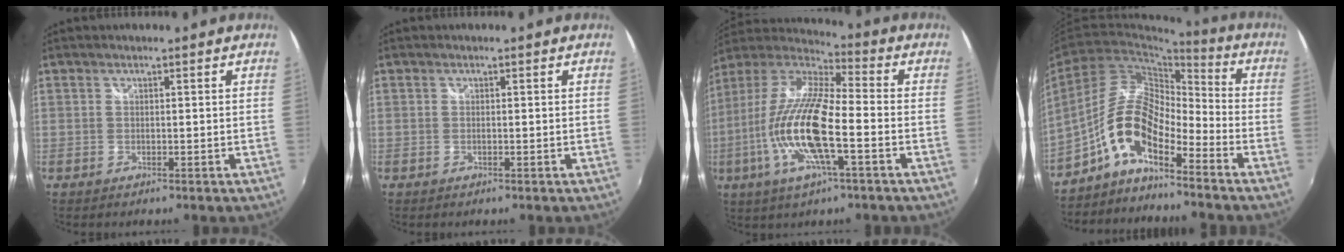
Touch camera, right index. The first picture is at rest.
{"total": 0.0}
{"total": 18.4, "force": [-5.2, 4.1, 17.2], "torque": [-0.341, -0.017, -0.108]}
{"total": 10.4, "force": [-6.2, 3.5, 7.5], "torque": [-0.151, 0.015, -0.127]}